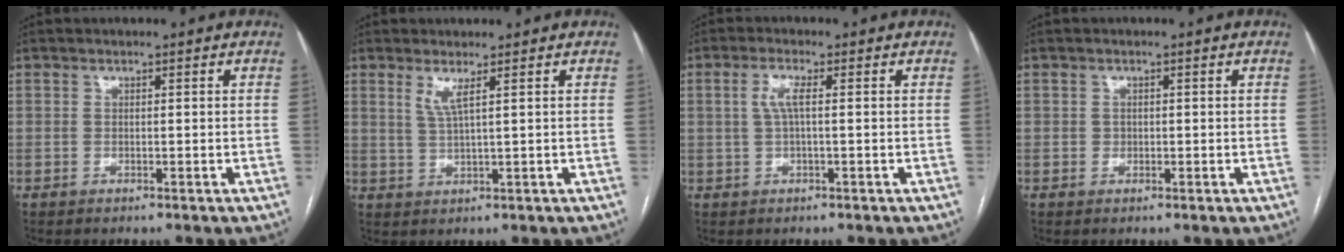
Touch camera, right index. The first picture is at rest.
{"total": 2.7, "force": [1.4, -0.3, 2.3], "torque": [-0.053, -0.006, 0.031]}
{"total": 3.0, "force": [0.4, 0.5, 2.9], "torque": [-0.063, 0.007, 0.010]}
{"total": 0.8, "force": [-0.1, 0.8, 0.2], "torque": [0.001, 0.003, -0.001]}